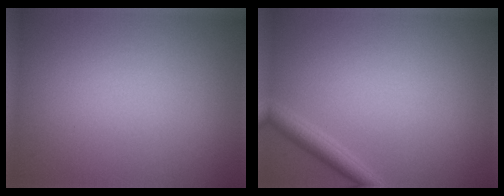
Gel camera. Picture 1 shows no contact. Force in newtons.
{"total": 1.9, "press": 1.9, "slide": 0.2}